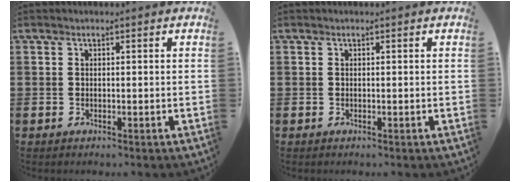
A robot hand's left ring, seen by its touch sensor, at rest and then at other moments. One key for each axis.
{"total": 0.0}